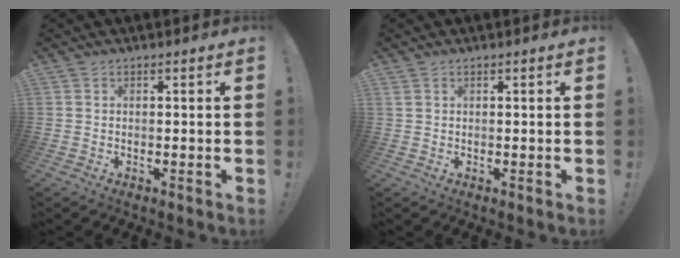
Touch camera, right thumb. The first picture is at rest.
{"total": 0.7, "force": [0.4, 0.3, 0.4], "torque": [-0.012, 0.001, 0.008]}